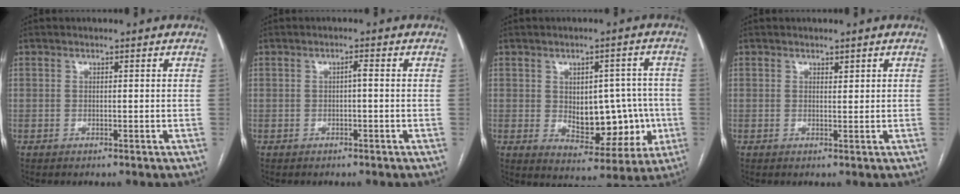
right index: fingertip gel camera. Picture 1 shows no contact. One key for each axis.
{"total": 1.0, "fx": -0.1, "fy": 0.1, "fz": 1.0, "tx": -0.015, "ty": 0.002, "tz": -0.002}
{"total": 11.5, "fx": -0.9, "fy": 6.4, "fz": 9.5, "tx": -0.114, "ty": 0.016, "tz": 0.006}
{"total": 0.7, "fx": 0.5, "fy": 0.3, "fz": 0.4, "tx": -0.004, "ty": -0.003, "tz": 0.008}